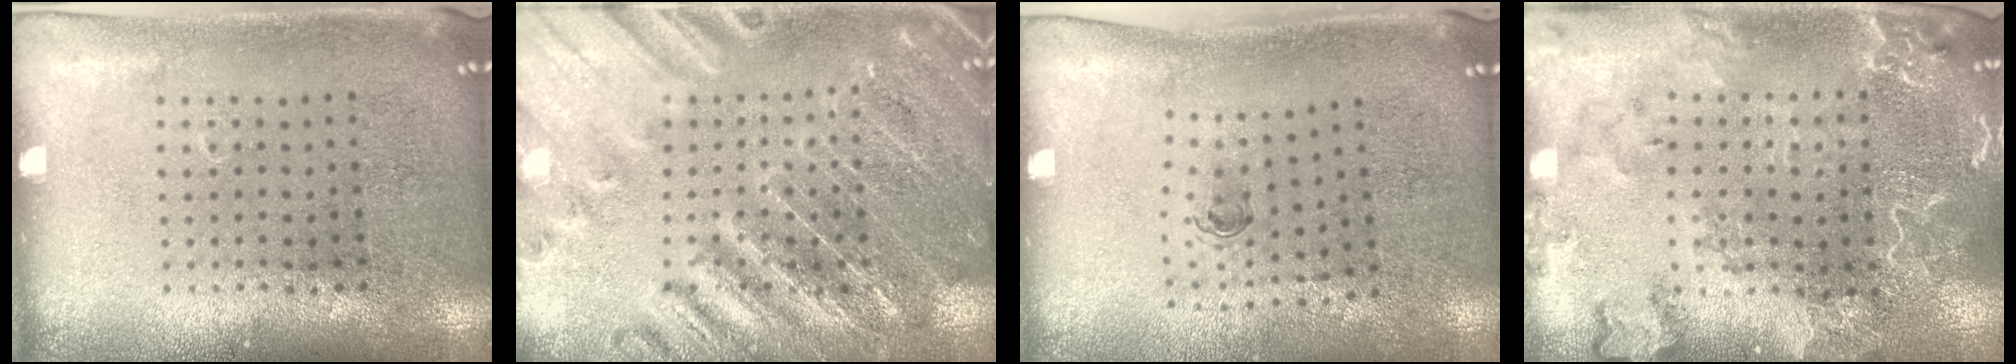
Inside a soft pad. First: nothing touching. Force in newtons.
{"total": 3.1, "press": 3.1, "slide": 0.6}
{"total": 0.6, "press": 0.3, "slide": 0.5}
{"total": 2.5, "press": 2.4, "slide": 0.8}